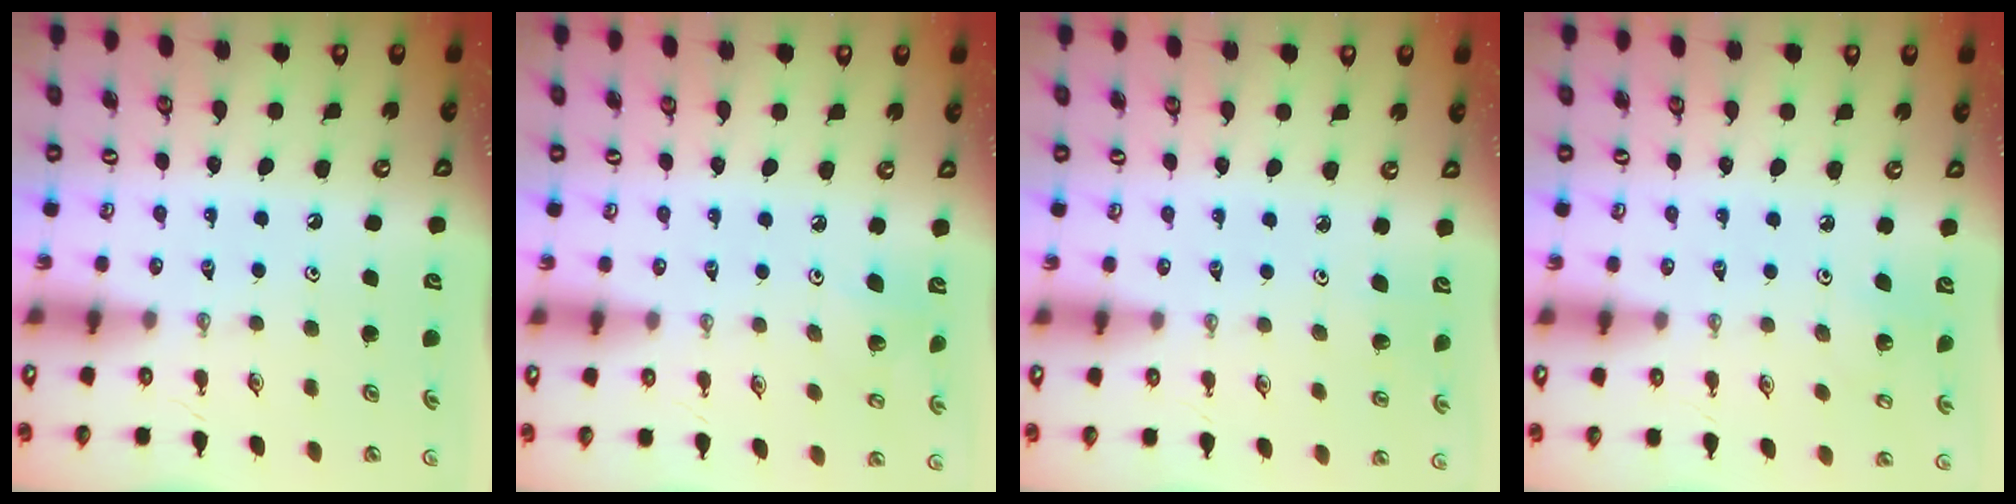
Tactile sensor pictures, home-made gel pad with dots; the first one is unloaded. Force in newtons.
{"total": 5.5, "press": 5.3, "slide": 1.6}
{"total": 2.9, "press": 2.6, "slide": 1.3}
{"total": 3.9, "press": 3.9, "slide": 0.3}